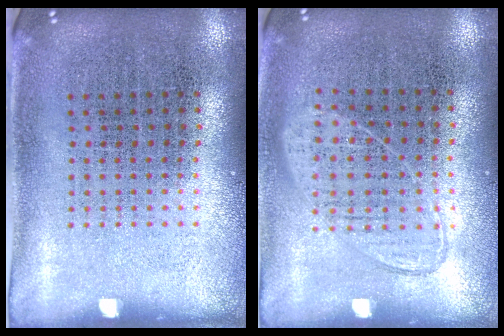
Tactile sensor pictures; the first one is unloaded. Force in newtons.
{"total": 1.0, "press": 0.8, "slide": 0.5}